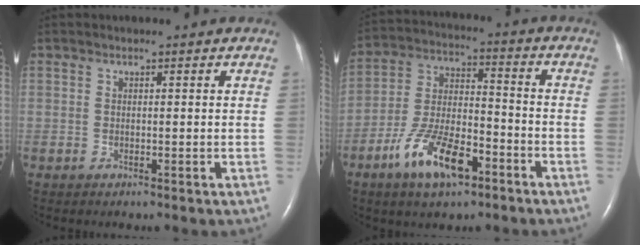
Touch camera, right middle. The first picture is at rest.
{"total": 12.3, "force": [-6.9, 4.5, 9.2], "torque": [-0.189, 0.007, -0.121]}